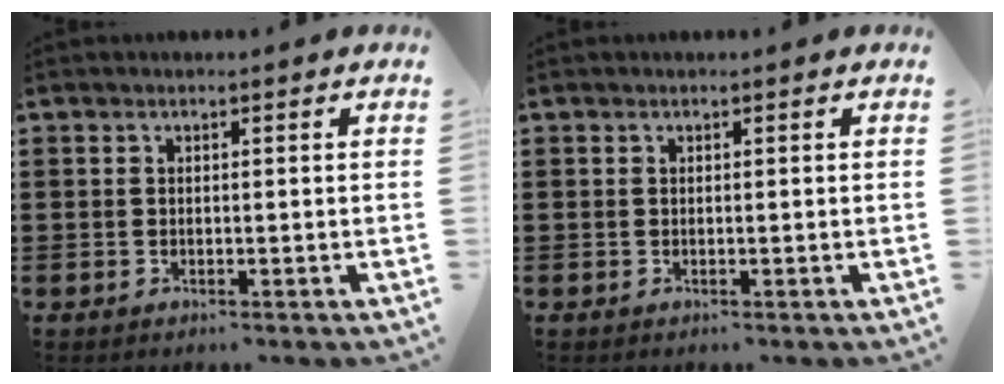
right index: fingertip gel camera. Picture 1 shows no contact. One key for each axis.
{"total": 0.0}